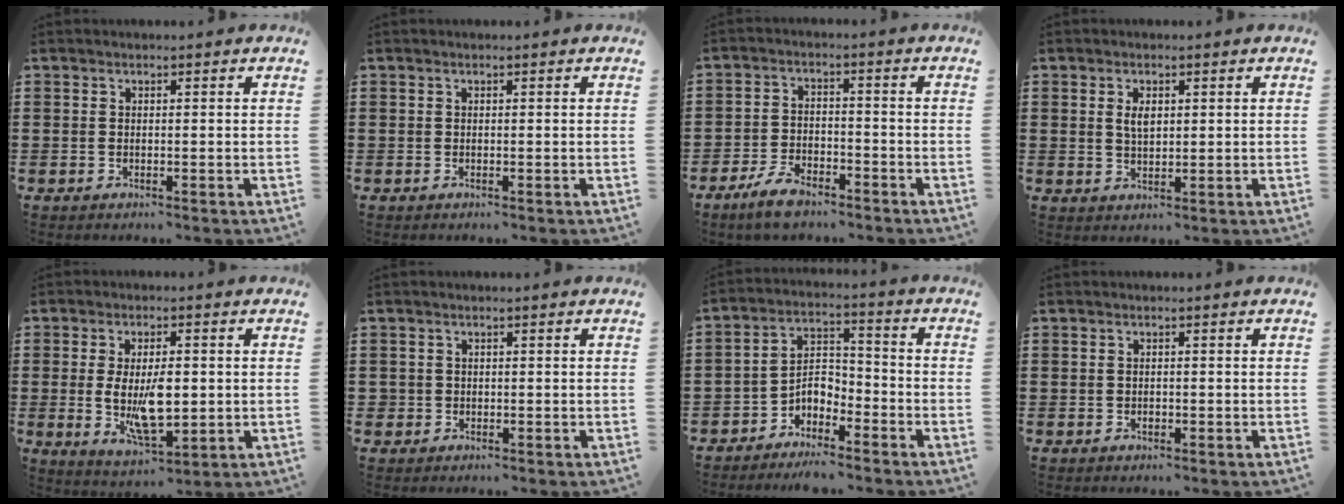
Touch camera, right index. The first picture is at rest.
{"total": 0.0}
{"total": 4.8, "force": [-3.8, 1.9, 2.4], "torque": [-0.052, 0.012, -0.074]}
{"total": 2.8, "force": [0.9, 1.4, 2.2], "torque": [-0.047, 0.007, 0.015]}
{"total": 8.4, "force": [-0.2, 3.7, 7.6], "torque": [-0.140, -0.006, -0.009]}
{"total": 1.1, "force": [-0.3, 1.0, 0.2], "torque": [-0.006, 0.003, -0.008]}
{"total": 5.0, "force": [-3.6, 2.6, 2.4], "torque": [-0.050, 0.014, -0.074]}
{"total": 0.5, "force": [-0.2, 0.3, 0.4], "torque": [-0.008, -0.001, -0.005]}